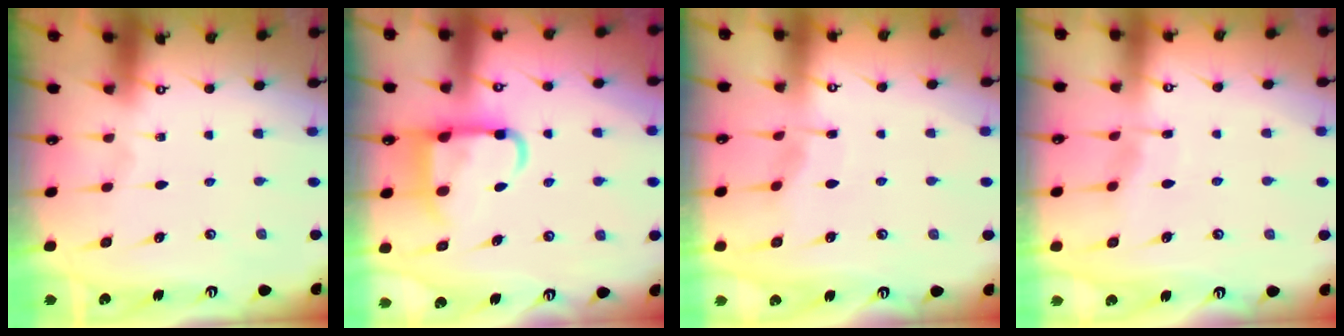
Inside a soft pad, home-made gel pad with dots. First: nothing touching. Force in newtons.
{"total": 10.6, "press": 10.5, "slide": 1.6}
{"total": 3.6, "press": 3.5, "slide": 0.4}
{"total": 4.0, "press": 4.0, "slide": 0.6}